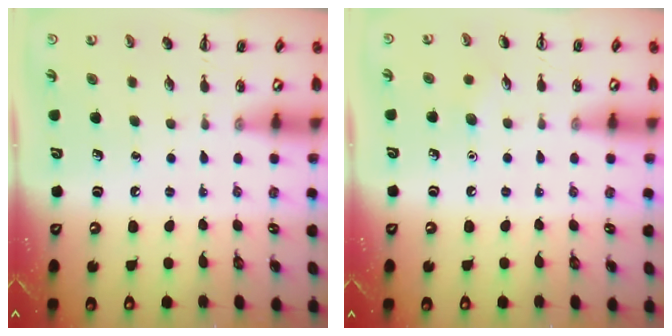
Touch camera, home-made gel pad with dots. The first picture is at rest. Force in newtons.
{"total": 4.1, "press": 3.9, "slide": 1.3}